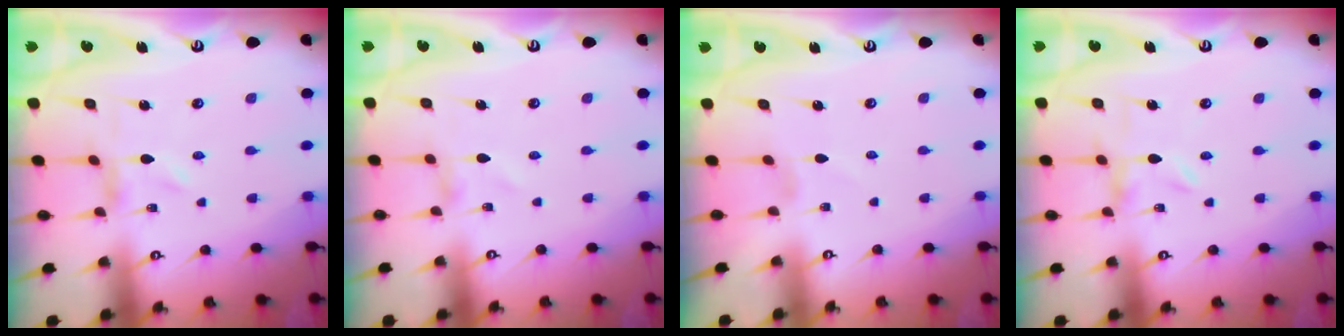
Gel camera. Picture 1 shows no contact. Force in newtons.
{"total": 0.7, "press": 0.6, "slide": 0.1}
{"total": 0.8, "press": 0.8, "slide": 0.2}
{"total": 0.0}